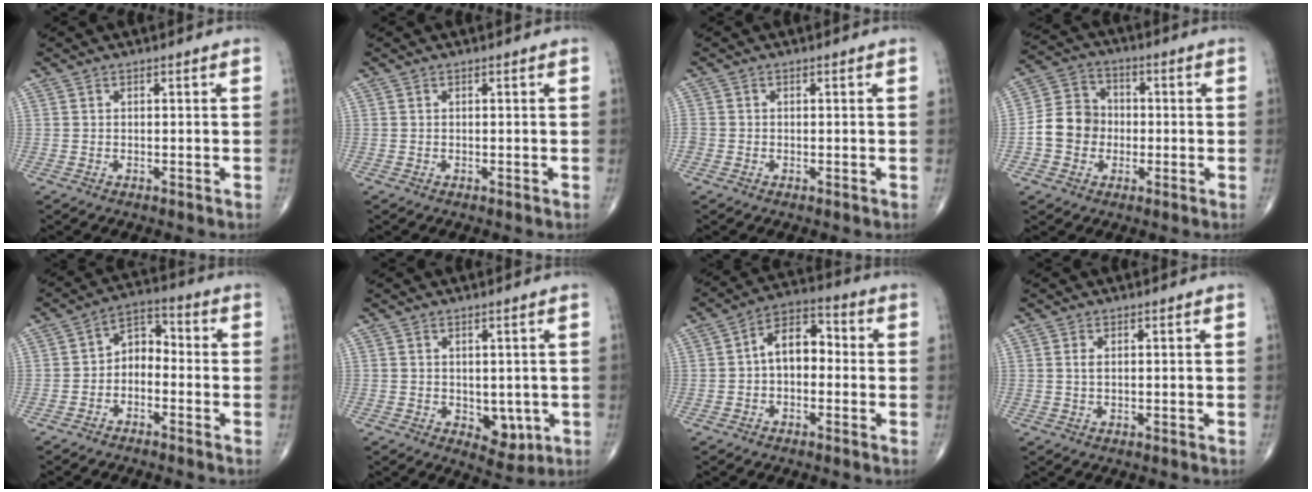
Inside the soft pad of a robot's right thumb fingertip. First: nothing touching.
{"total": 0.0}
{"total": 1.5, "force": [-0.5, 1.3, 0.5], "torque": [-0.011, 0.002, -0.013]}
{"total": 9.4, "force": [-1.6, 8.3, 4.2], "torque": [-0.055, 0.029, -0.039]}
{"total": 6.0, "force": [-2.0, 4.2, 3.9], "torque": [-0.046, 0.039, -0.050]}
{"total": 5.1, "force": [-0.7, 3.4, 3.7], "torque": [-0.022, -0.010, 0.002]}
{"total": 8.5, "force": [-0.4, 5.5, 6.4], "torque": [-0.081, 0.033, -0.022]}
{"total": 1.2, "force": [0.3, 0.5, 1.0], "torque": [-0.025, 0.001, 0.007]}